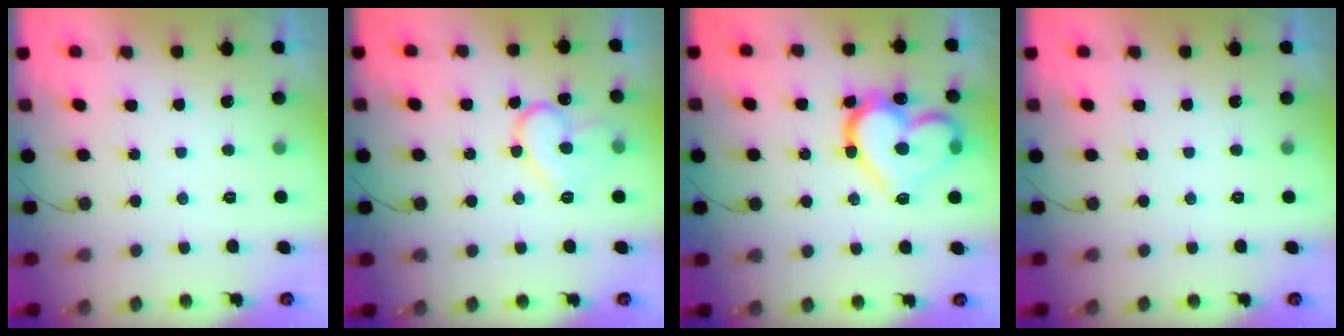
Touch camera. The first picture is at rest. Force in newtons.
{"total": 12.9, "press": 12.8, "slide": 1.1}
{"total": 20.2, "press": 20.1, "slide": 1.6}
{"total": 0.0}